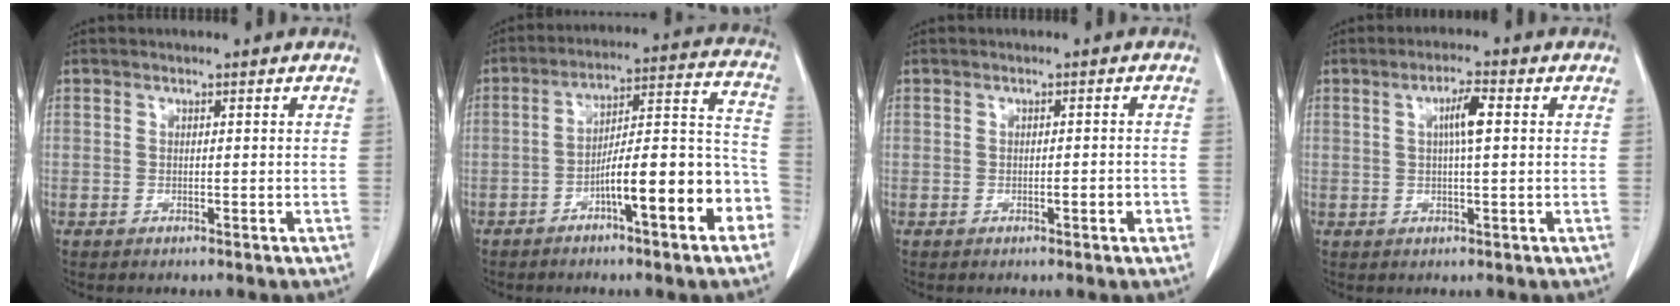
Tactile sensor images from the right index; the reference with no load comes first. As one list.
[{"total": 14.7, "force": [-6.3, 2.4, 13.0], "torque": [-0.176, 0.036, -0.093]}, {"total": 1.5, "force": [-0.6, 0.6, 1.3], "torque": [-0.018, 0.002, -0.007]}, {"total": 4.0, "force": [0.8, 0.3, 3.9], "torque": [-0.071, 0.005, 0.013]}]